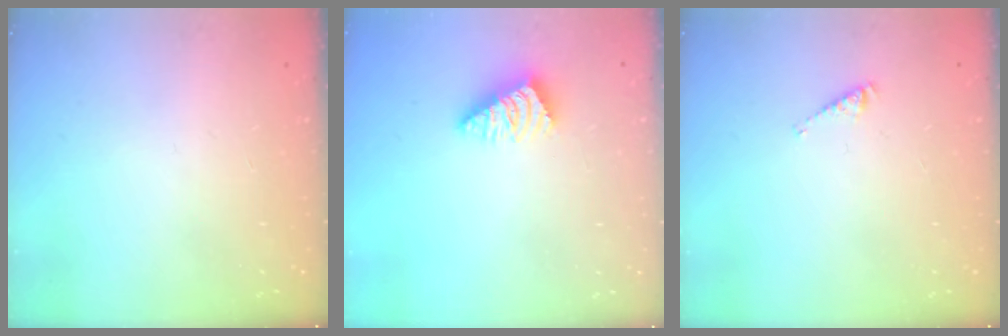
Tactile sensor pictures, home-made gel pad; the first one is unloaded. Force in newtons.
{"total": 2.4, "press": 2.4, "slide": 0.4}
{"total": 2.9, "press": 2.9, "slide": 0.4}